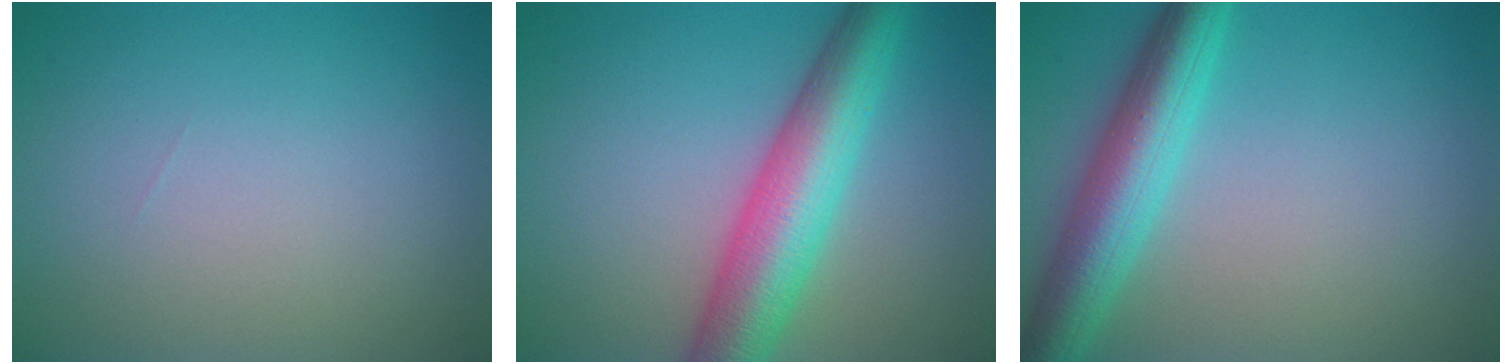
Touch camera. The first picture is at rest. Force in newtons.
{"total": 7.9, "press": 7.9, "slide": 0.2}
{"total": 6.2, "press": 6.2, "slide": 0.3}